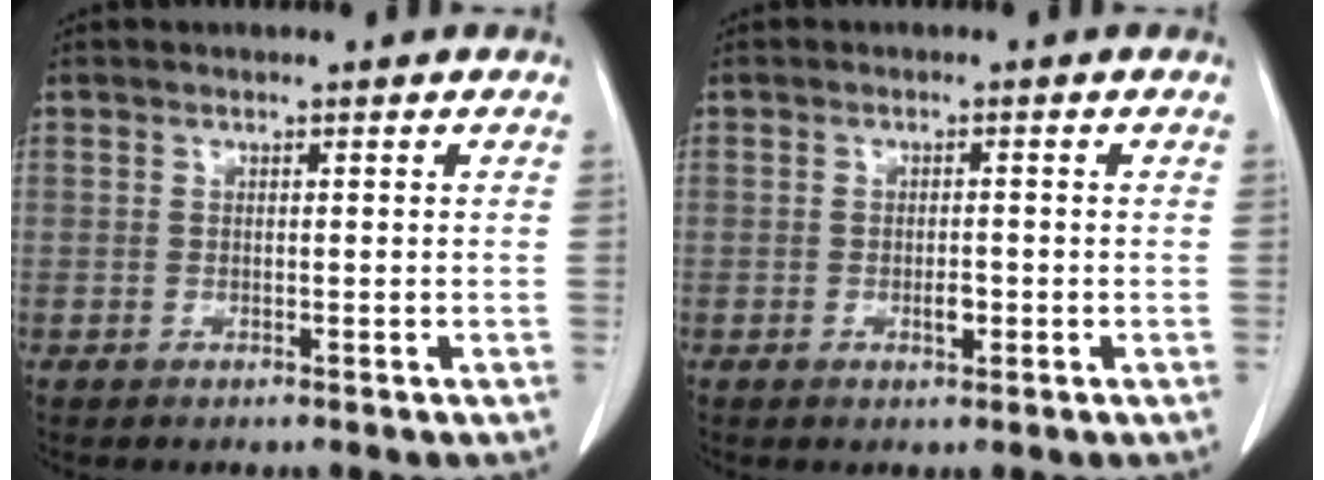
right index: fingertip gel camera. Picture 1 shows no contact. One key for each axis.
{"total": 1.9, "fx": -0.6, "fy": 0.7, "fz": 1.6, "tx": -0.031, "ty": 0.001, "tz": -0.004}